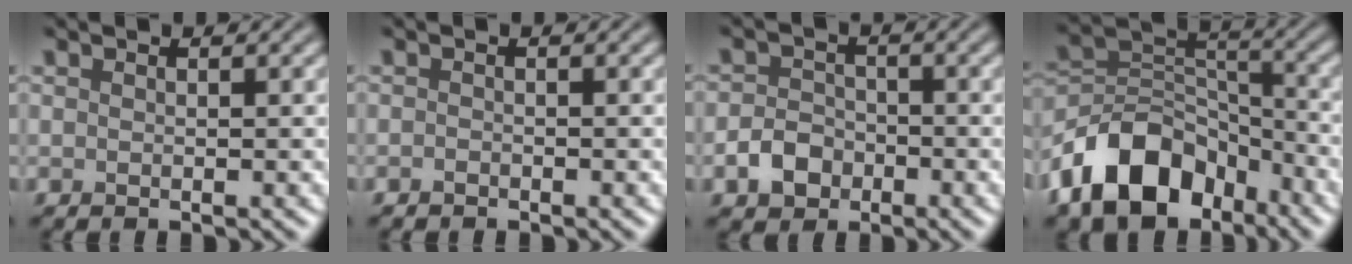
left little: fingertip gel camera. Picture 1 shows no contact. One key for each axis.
{"total": 0.5, "fx": -0.4, "fy": 0.2, "fz": 0.1, "tx": 0.000, "ty": -0.002, "tz": -0.008}
{"total": 3.1, "fx": -1.5, "fy": 2.3, "fz": 1.4, "tx": -0.023, "ty": 0.002, "tz": -0.030}
{"total": 10.0, "fx": -6.1, "fy": 6.2, "fz": 5.1, "tx": -0.088, "ty": 0.002, "tz": -0.127}